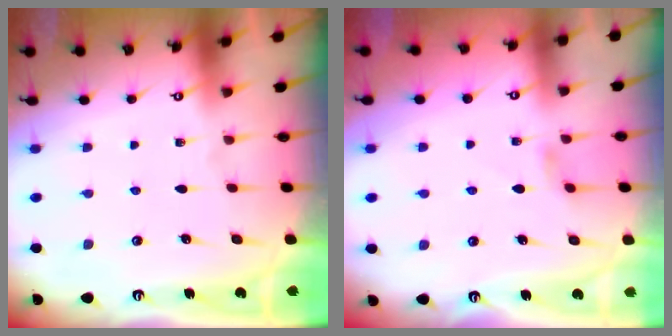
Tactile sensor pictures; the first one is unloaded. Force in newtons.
{"total": 2.2, "press": 2.1, "slide": 0.5}